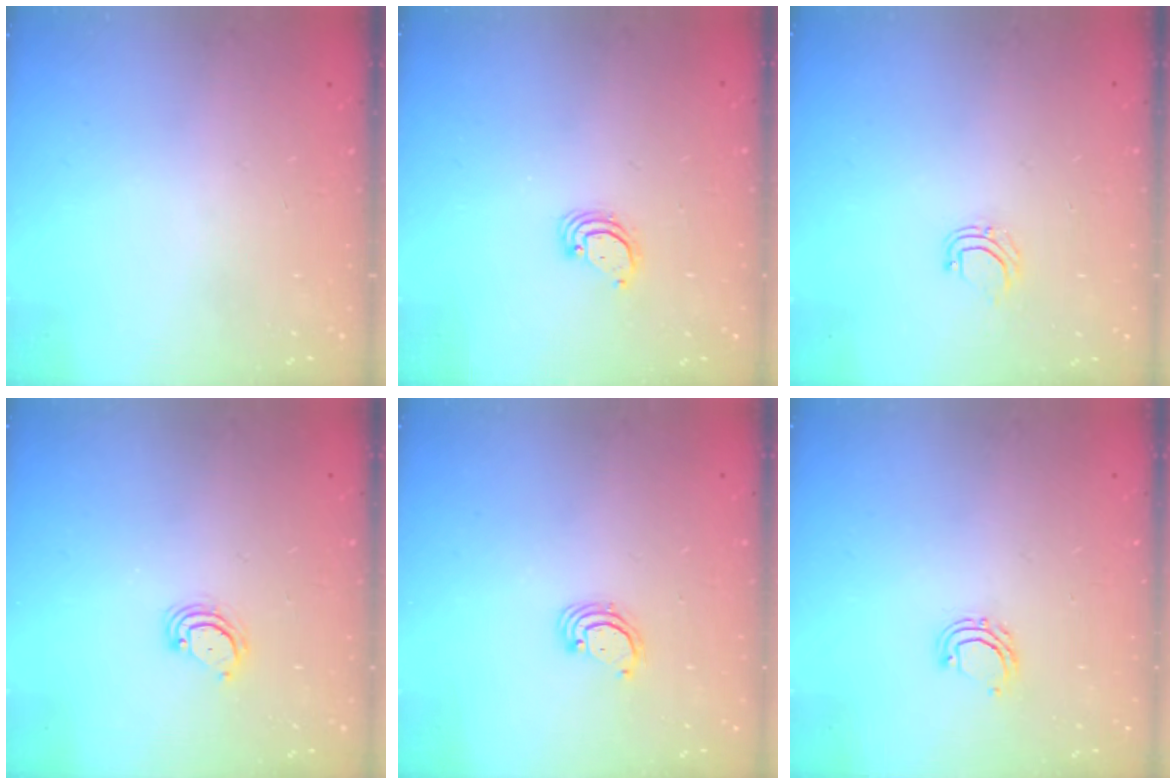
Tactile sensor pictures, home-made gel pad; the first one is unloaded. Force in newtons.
{"total": 2.9, "press": 2.9, "slide": 0.3}
{"total": 4.9, "press": 4.8, "slide": 0.5}
{"total": 4.2, "press": 4.1, "slide": 0.3}
{"total": 2.8, "press": 2.8, "slide": 0.2}
{"total": 5.2, "press": 5.0, "slide": 1.2}